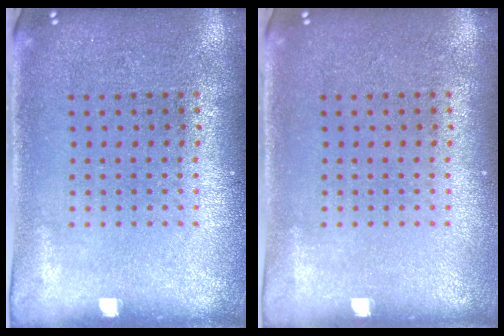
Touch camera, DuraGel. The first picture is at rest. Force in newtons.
{"total": 0.0}